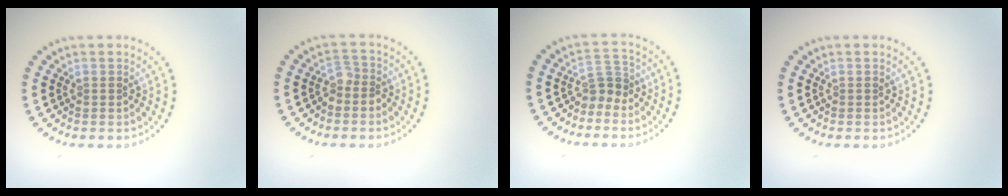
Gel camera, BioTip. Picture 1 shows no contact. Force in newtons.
{"total": 1.7, "press": 1.3, "slide": 1.1}
{"total": 1.9, "press": 1.4, "slide": 1.3}
{"total": 0.0}